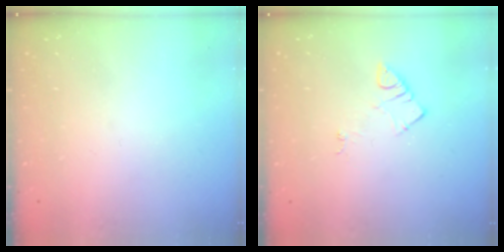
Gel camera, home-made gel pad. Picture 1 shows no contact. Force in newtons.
{"total": 4.2, "press": 4.1, "slide": 0.8}